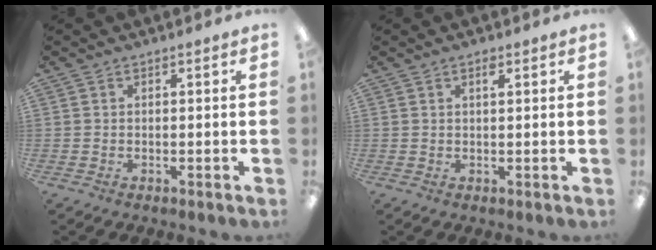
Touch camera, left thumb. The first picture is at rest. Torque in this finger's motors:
{"motor_torque": [-0.11, -0.04, -0.03, 0.04, -0.06]}